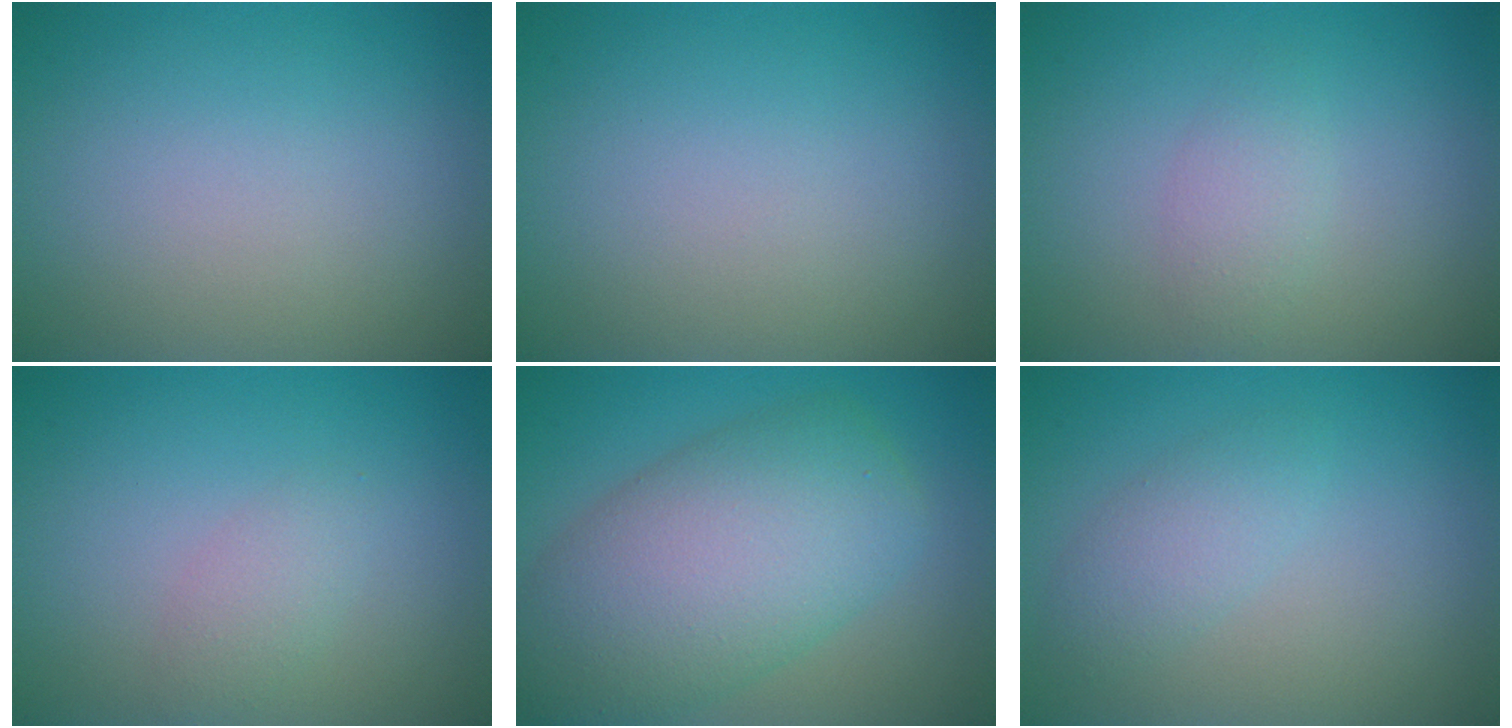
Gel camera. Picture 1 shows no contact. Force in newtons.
{"total": 0.0}
{"total": 1.7, "press": 1.7, "slide": 0.0}
{"total": 1.6, "press": 1.6, "slide": 0.0}
{"total": 10.0, "press": 10.0, "slide": 0.5}
{"total": 2.2, "press": 2.2, "slide": 0.1}